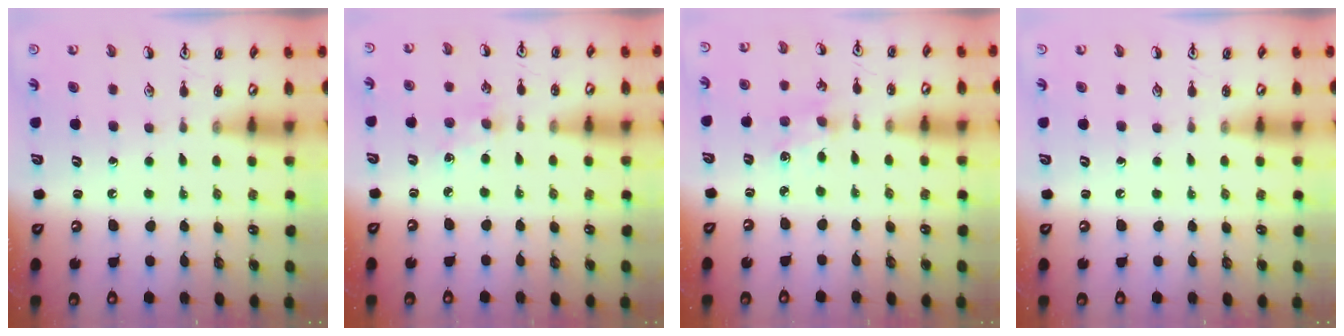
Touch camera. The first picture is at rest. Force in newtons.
{"total": 3.8, "press": 3.7, "slide": 0.5}
{"total": 0.8, "press": 0.8, "slide": 0.2}
{"total": 0.0}